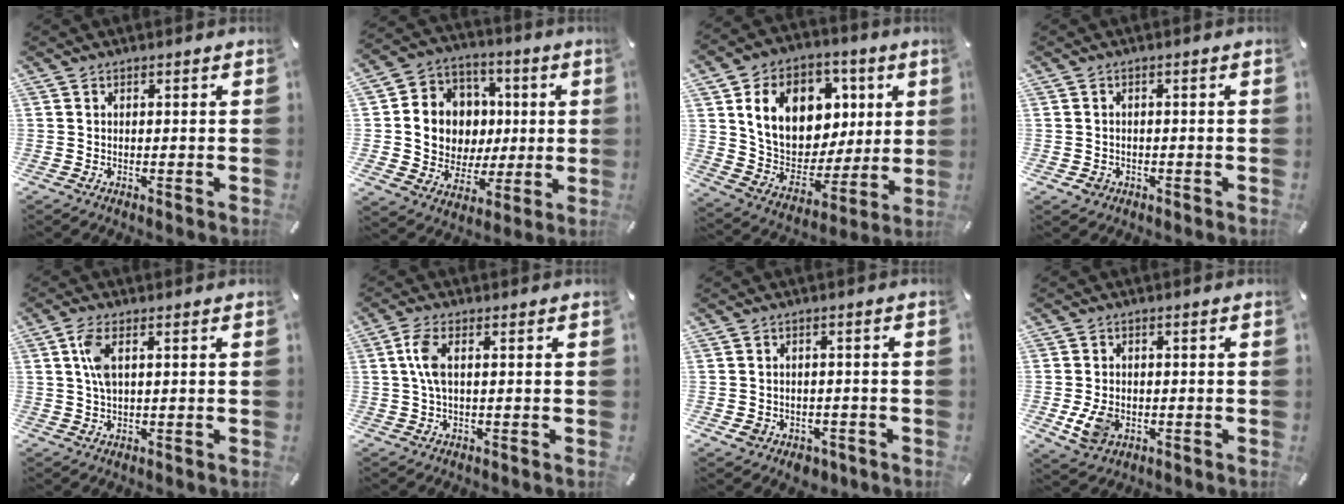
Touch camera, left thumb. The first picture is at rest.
{"total": 12.8, "force": [0.6, 12.6, 2.4], "torque": [-0.033, -0.007, 0.029]}
{"total": 18.1, "force": [6.2, 14.0, 9.8], "torque": [-0.170, -0.009, 0.125]}
{"total": 2.2, "force": [-0.8, 1.9, 0.8], "torque": [-0.013, 0.005, -0.017]}
{"total": 5.1, "force": [1.2, 1.9, 4.5], "torque": [-0.109, 0.001, 0.015]}
{"total": 5.0, "force": [0.5, 1.7, 4.6], "torque": [-0.104, -0.001, 0.004]}
{"total": 3.8, "force": [-1.7, 3.2, 1.2], "torque": [-0.018, 0.008, -0.028]}
{"total": 6.7, "force": [-1.4, 5.2, 4.0], "torque": [-0.081, -0.003, -0.029]}